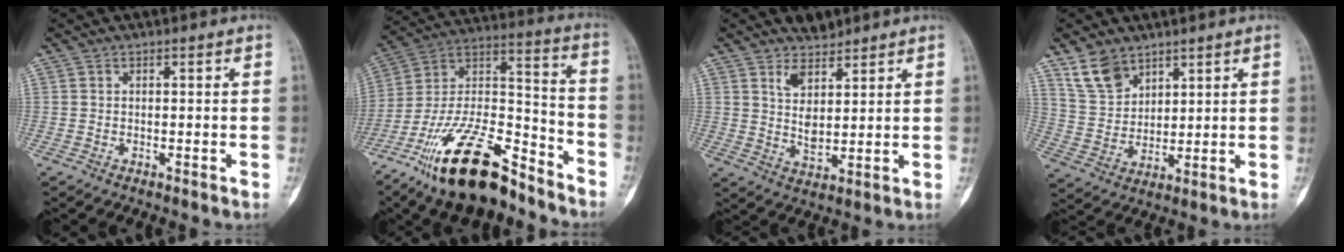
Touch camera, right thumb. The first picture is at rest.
{"total": 23.2, "force": [-16.2, 8.7, 14.2], "torque": [-0.265, 0.085, -0.288]}
{"total": 6.0, "force": [4.4, 2.9, 2.8], "torque": [-0.035, -0.041, 0.088]}
{"total": 8.2, "force": [5.8, 4.9, 3.1], "torque": [-0.042, -0.026, 0.123]}